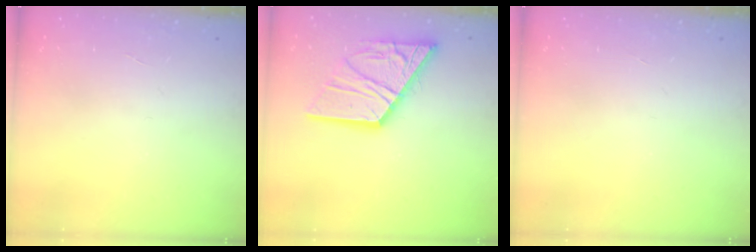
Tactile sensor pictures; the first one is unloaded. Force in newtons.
{"total": 18.8, "press": 18.7, "slide": 2.0}
{"total": 0.0}